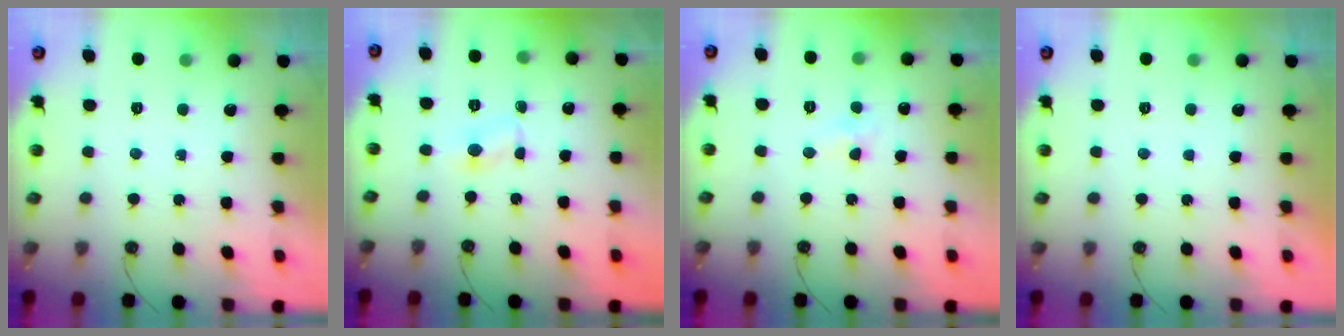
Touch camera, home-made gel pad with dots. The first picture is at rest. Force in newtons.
{"total": 2.4, "press": 2.4, "slide": 0.3}
{"total": 4.4, "press": 4.4, "slide": 0.7}
{"total": 0.0}